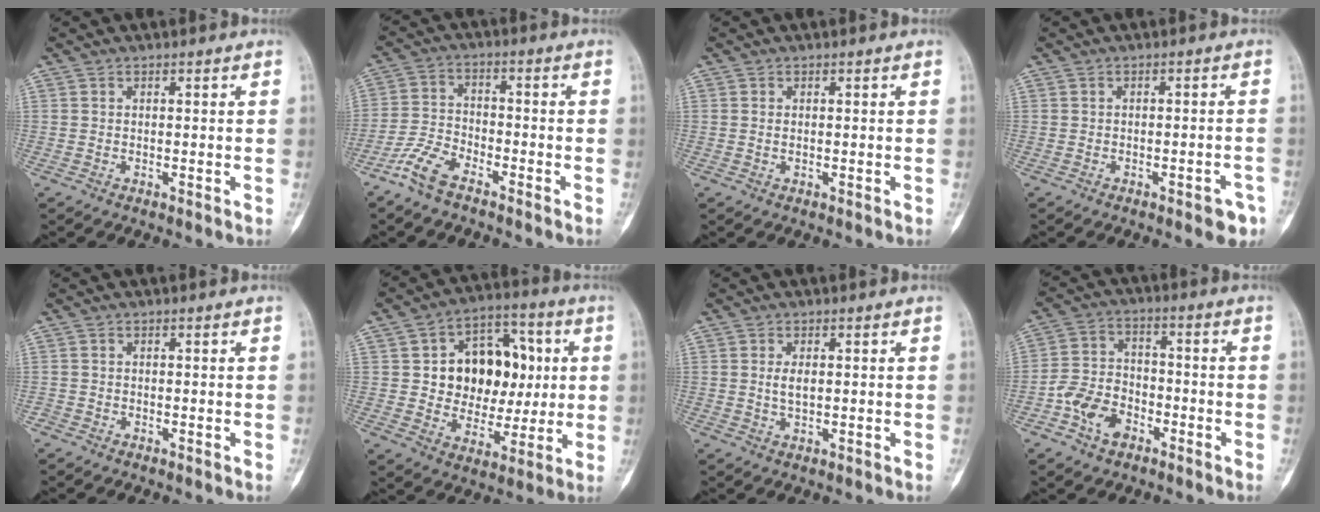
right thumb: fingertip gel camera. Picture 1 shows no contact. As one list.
[{"total": 6.8, "force": [-5.0, 2.6, 3.8], "torque": [-0.086, 0.019, -0.106]}, {"total": 0.6, "force": [0.0, 0.3, 0.5], "torque": [-0.010, -0.001, 0.001]}, {"total": 4.0, "force": [-2.3, 1.3, 3.0], "torque": [-0.027, 0.014, -0.022]}, {"total": 0.6, "force": [-0.4, 0.4, -0.1], "torque": [0.004, 0.003, -0.011]}, {"total": 17.5, "force": [2.4, 13.1, 11.4], "torque": [-0.109, 0.016, 0.043]}, {"total": 2.5, "force": [0.4, 1.2, 2.2], "torque": [-0.043, -0.003, 0.010]}, {"total": 9.1, "force": [-4.3, 6.2, 5.0], "torque": [-0.079, 0.032, -0.080]}]